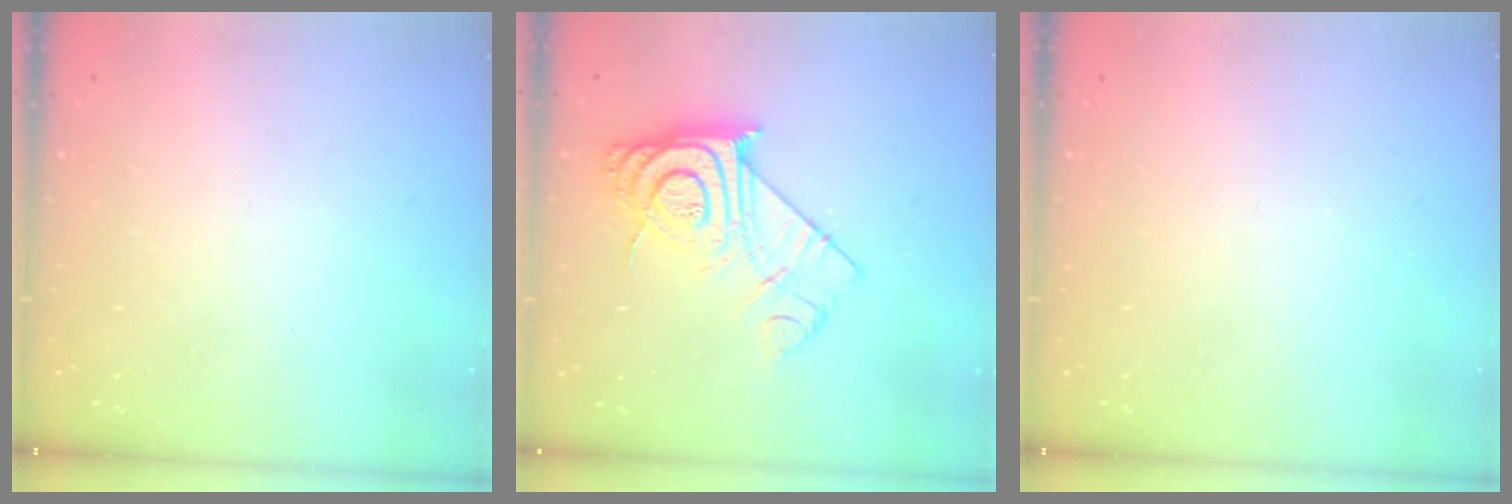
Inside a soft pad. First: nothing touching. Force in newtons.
{"total": 14.6, "press": 14.5, "slide": 0.9}
{"total": 0.0}